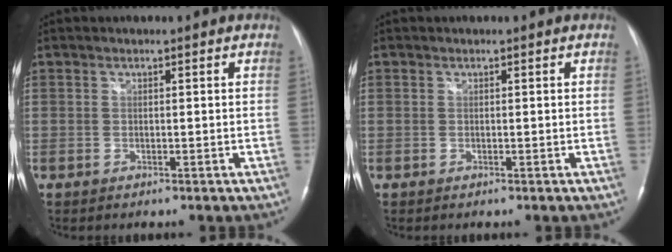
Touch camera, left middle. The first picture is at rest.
{"total": 0.0}